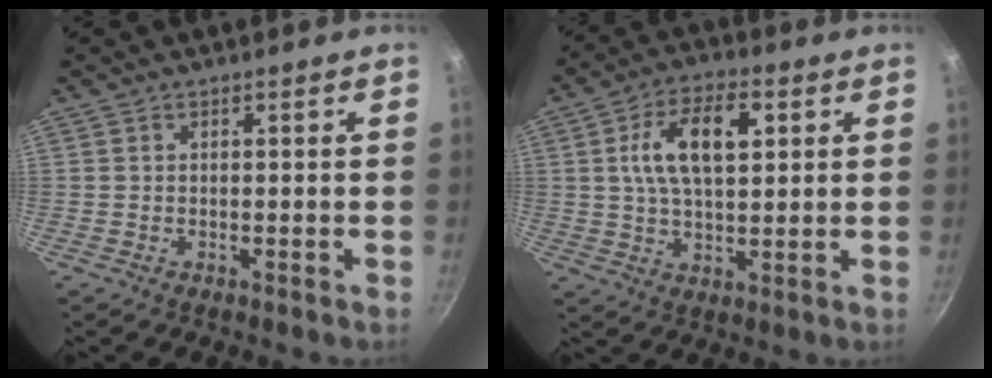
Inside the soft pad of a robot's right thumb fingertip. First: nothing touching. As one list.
[{"total": 12.3, "force": [3.0, 6.1, 10.2], "torque": [-0.175, 0.005, 0.052]}]